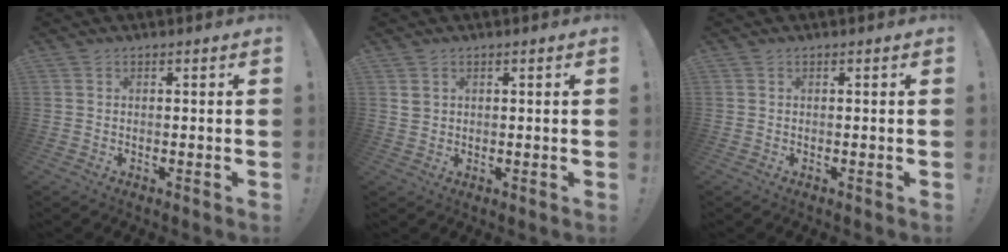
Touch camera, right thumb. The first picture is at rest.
{"total": 2.2, "force": [1.2, 1.7, 0.8], "torque": [-0.001, -0.006, 0.020]}
{"total": 0.0}